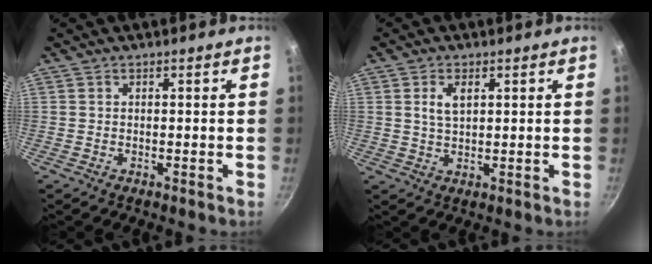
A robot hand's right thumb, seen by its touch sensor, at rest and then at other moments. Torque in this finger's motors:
{"motor_torque": [-0.04, -0.41, -0.11, 0.06, 0.14]}